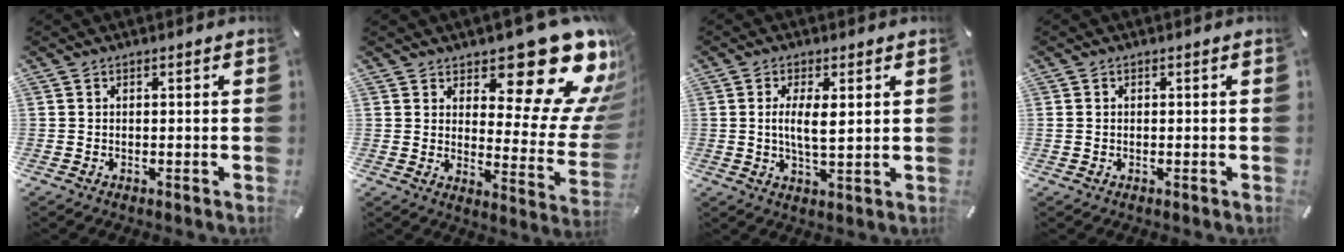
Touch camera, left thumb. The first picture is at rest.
{"total": 20.6, "force": [13.5, 8.4, 13.2], "torque": [-0.146, -0.114, 0.214]}
{"total": 6.1, "force": [1.1, 1.9, 5.7], "torque": [-0.096, -0.006, 0.015]}
{"total": 0.7, "force": [0.0, 0.4, 0.5], "torque": [-0.011, 0.001, -0.001]}